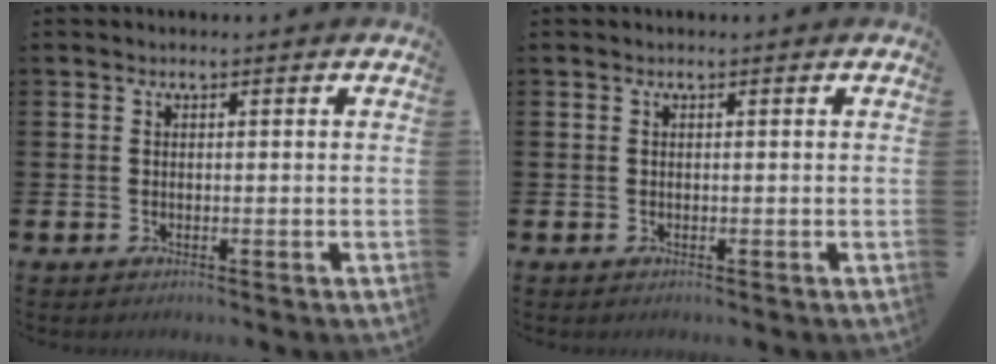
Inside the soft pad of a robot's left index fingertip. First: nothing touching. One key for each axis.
{"total": 0.0}